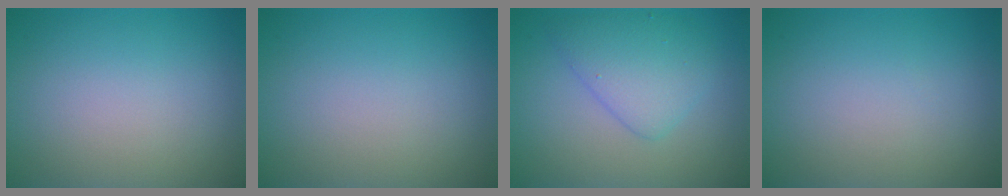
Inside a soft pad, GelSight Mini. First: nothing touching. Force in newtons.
{"total": 0.0}
{"total": 3.8, "press": 3.8, "slide": 0.2}
{"total": 0.0}